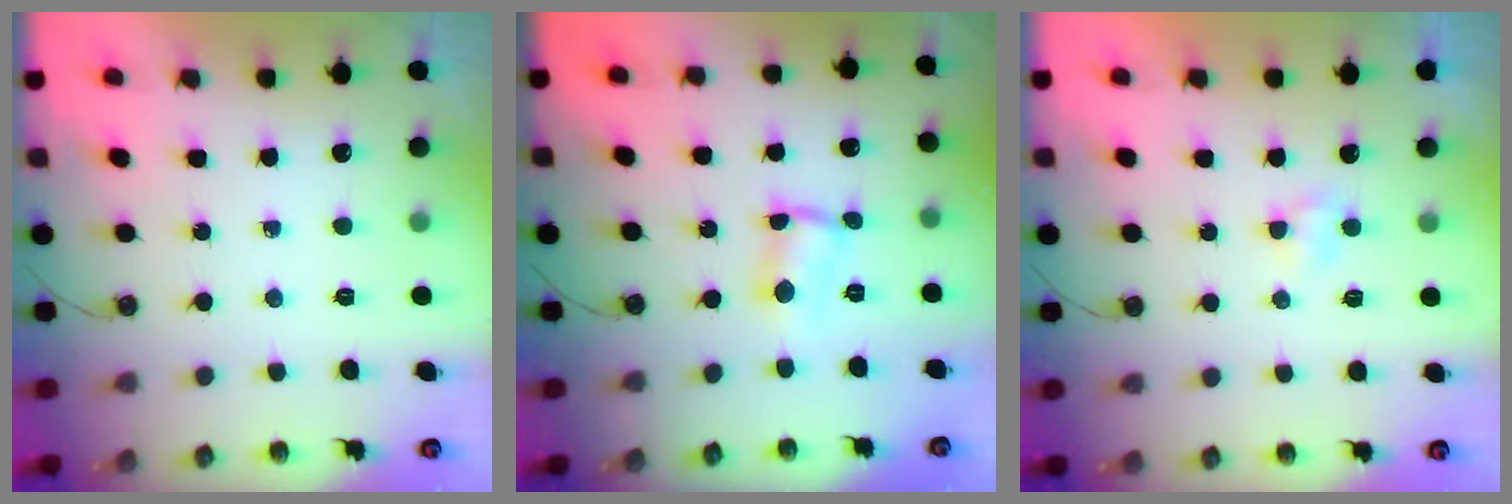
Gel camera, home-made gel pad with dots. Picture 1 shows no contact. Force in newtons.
{"total": 1.8, "press": 1.6, "slide": 0.7}
{"total": 2.2, "press": 2.2, "slide": 0.3}